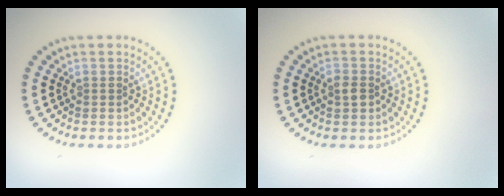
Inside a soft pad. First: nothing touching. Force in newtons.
{"total": 1.2, "press": 1.2, "slide": 0.2}